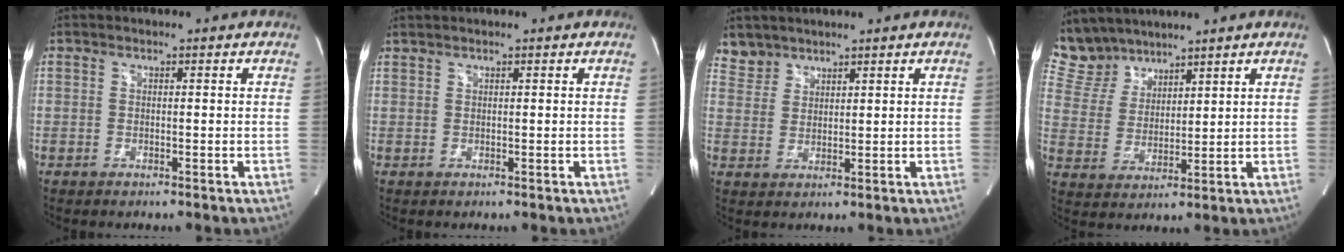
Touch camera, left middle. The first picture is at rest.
{"total": 0.7, "force": [0.7, -0.1, 0.1], "torque": [-0.009, 0.008, 0.021]}
{"total": 3.6, "force": [3.2, 1.6, -0.4], "torque": [0.013, 0.010, 0.064]}
{"total": 7.5, "force": [6.9, 2.8, 0.4], "torque": [-0.023, 0.013, 0.155]}